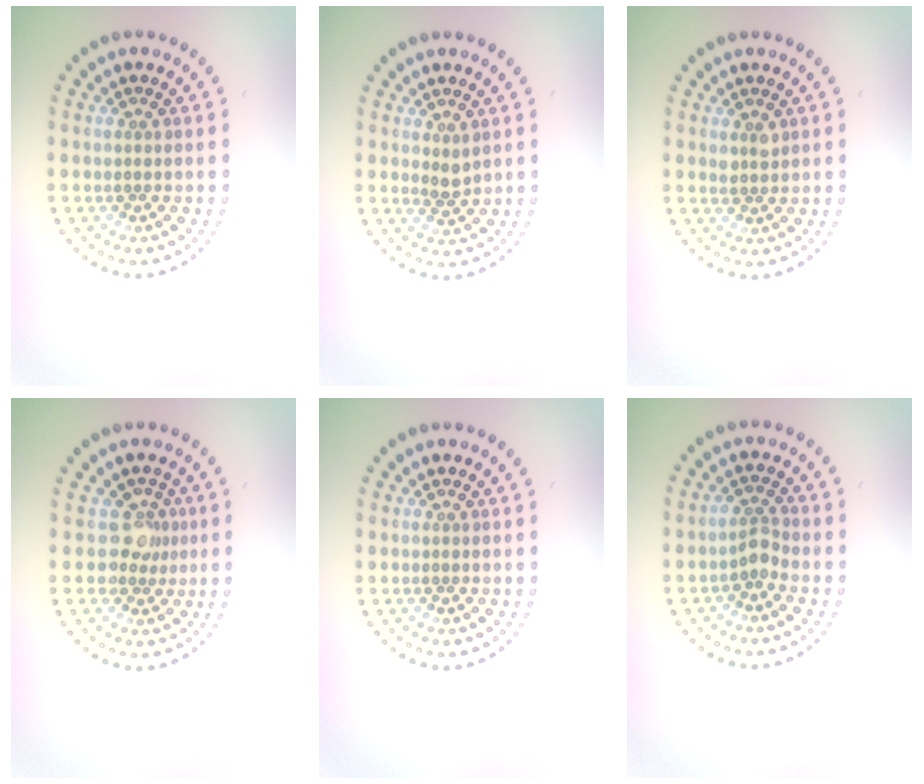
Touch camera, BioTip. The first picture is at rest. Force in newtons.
{"total": 1.3, "press": 1.0, "slide": 0.8}
{"total": 1.1, "press": 1.0, "slide": 0.3}
{"total": 2.1, "press": 1.5, "slide": 1.4}
{"total": 0.0}
{"total": 1.7, "press": 1.3, "slide": 1.2}